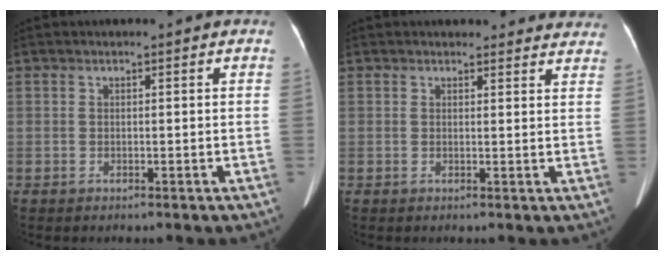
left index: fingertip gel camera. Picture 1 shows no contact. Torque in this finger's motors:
{"motor_torque": [0.38, -1.75, 0.01, 0.00]}